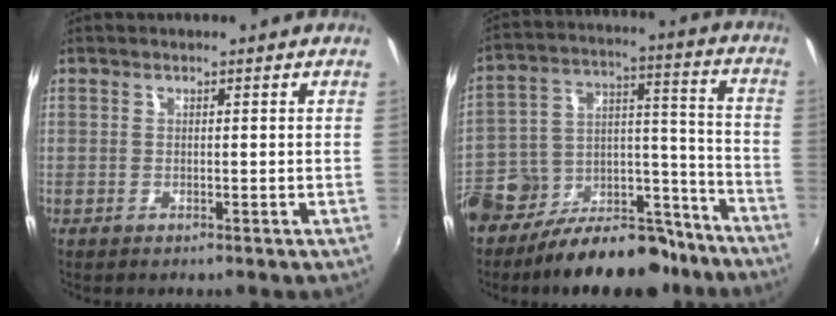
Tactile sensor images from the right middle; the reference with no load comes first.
{"total": 20.6, "force": [-13.6, 11.6, 10.4], "torque": [-0.212, 0.041, -0.191]}